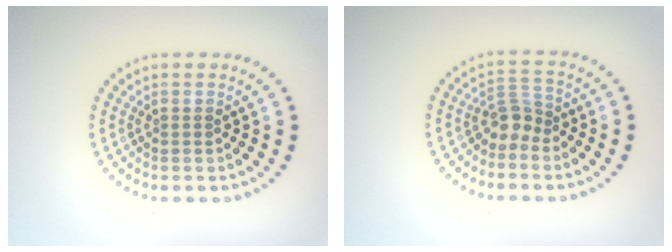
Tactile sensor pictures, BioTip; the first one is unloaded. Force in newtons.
{"total": 2.2, "press": 1.6, "slide": 1.5}